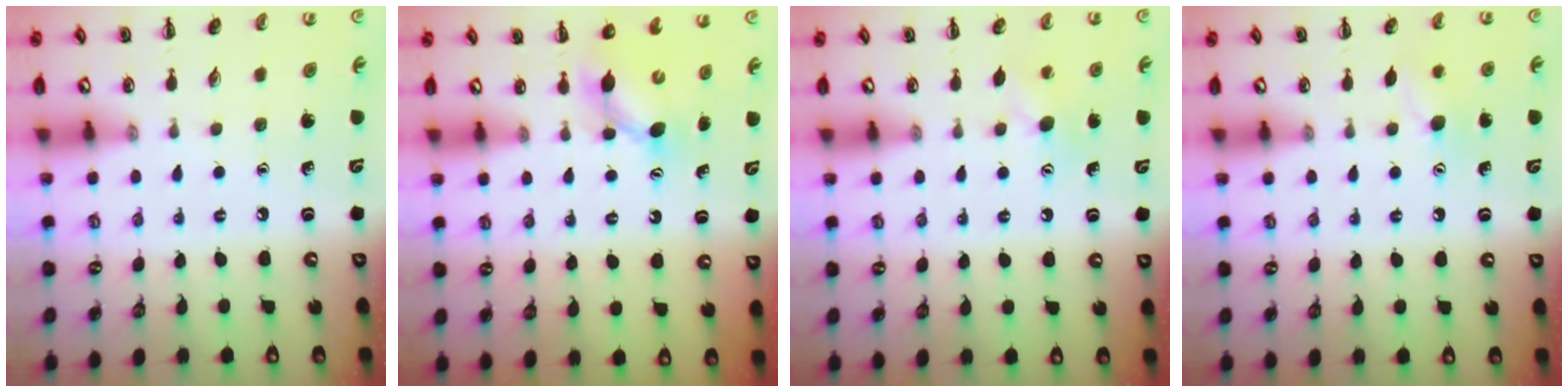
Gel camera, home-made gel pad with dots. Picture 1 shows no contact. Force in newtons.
{"total": 5.1, "press": 5.1, "slide": 0.6}
{"total": 6.8, "press": 6.6, "slide": 1.4}
{"total": 6.3, "press": 6.1, "slide": 1.4}